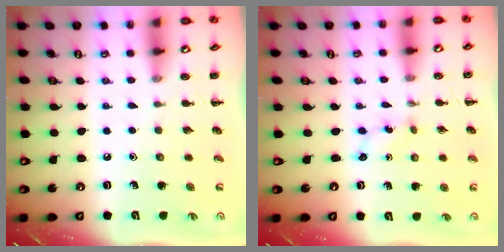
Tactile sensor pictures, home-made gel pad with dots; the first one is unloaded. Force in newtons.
{"total": 1.3, "press": 1.2, "slide": 0.4}